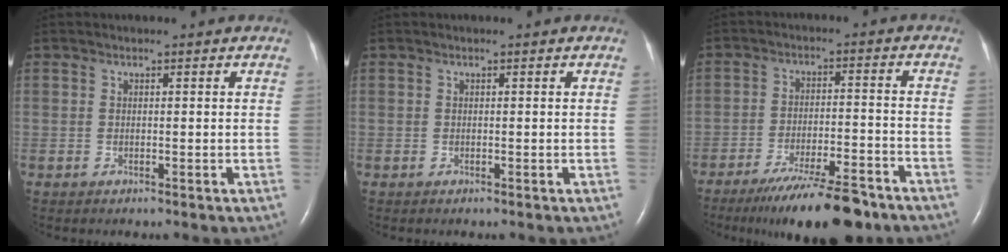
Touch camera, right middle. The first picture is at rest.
{"total": 0.0}
{"total": 13.7, "force": [-10.8, 2.2, 8.1], "torque": [-0.120, -0.017, -0.170]}